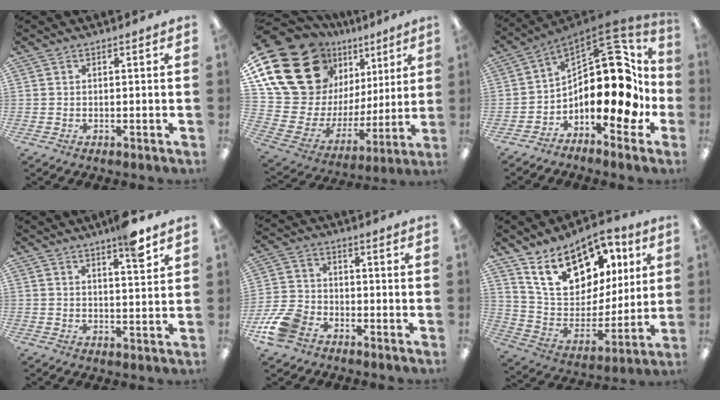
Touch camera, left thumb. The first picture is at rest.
{"total": 24.6, "force": [14.4, 15.7, 12.2], "torque": [-0.234, -0.101, 0.289]}
{"total": 21.0, "force": [0.8, 11.1, 17.8], "torque": [-0.258, -0.021, 0.018]}
{"total": 6.5, "force": [4.8, 0.9, 4.3], "torque": [-0.057, -0.027, 0.075]}
{"total": 10.0, "force": [-6.2, 6.2, 4.9], "torque": [-0.105, 0.032, -0.115]}
{"total": 20.0, "force": [11.9, 11.9, 10.7], "torque": [-0.186, -0.049, 0.216]}